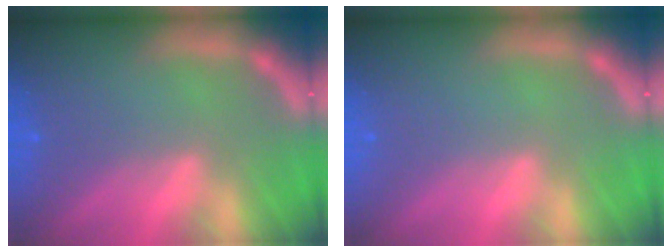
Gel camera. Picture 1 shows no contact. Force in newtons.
{"total": 0.0}